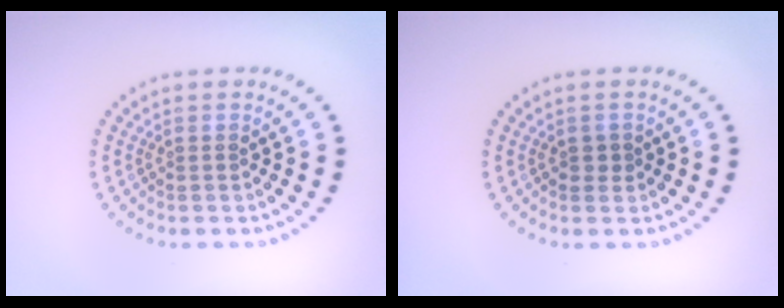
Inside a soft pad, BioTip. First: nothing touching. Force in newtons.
{"total": 1.1, "press": 1.1, "slide": 0.3}